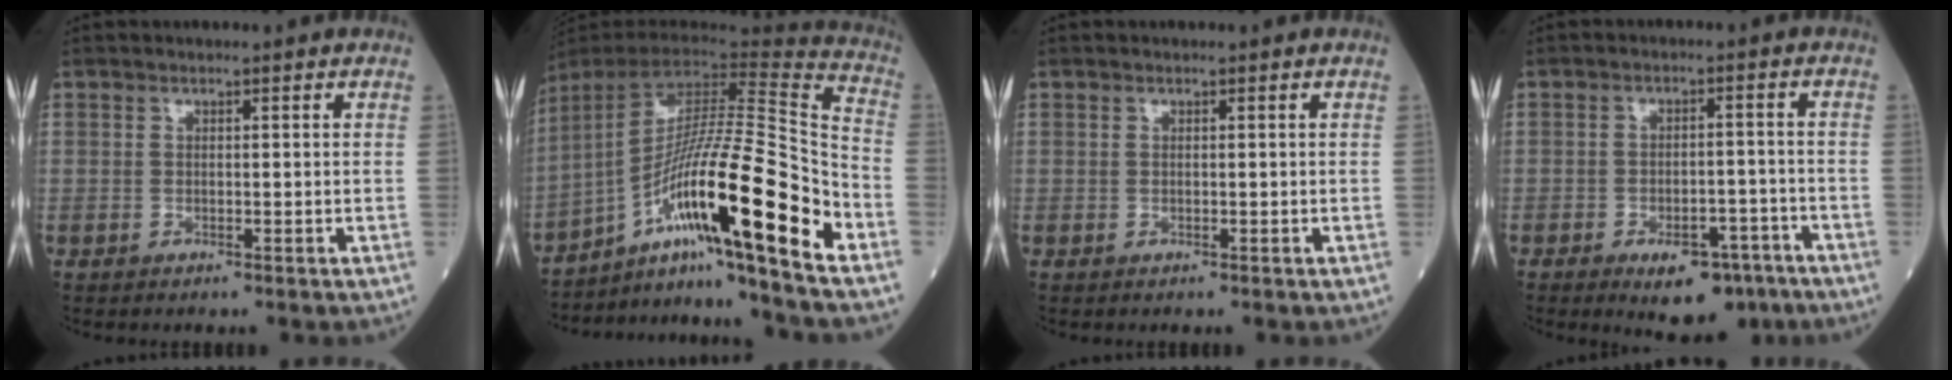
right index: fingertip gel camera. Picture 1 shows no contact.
{"total": 22.6, "force": [-10.5, -0.4, 20.0], "torque": [-0.337, -0.002, -0.182]}
{"total": 0.0}
{"total": 8.2, "force": [-5.3, 3.7, 5.0], "torque": [-0.064, 0.004, -0.071]}